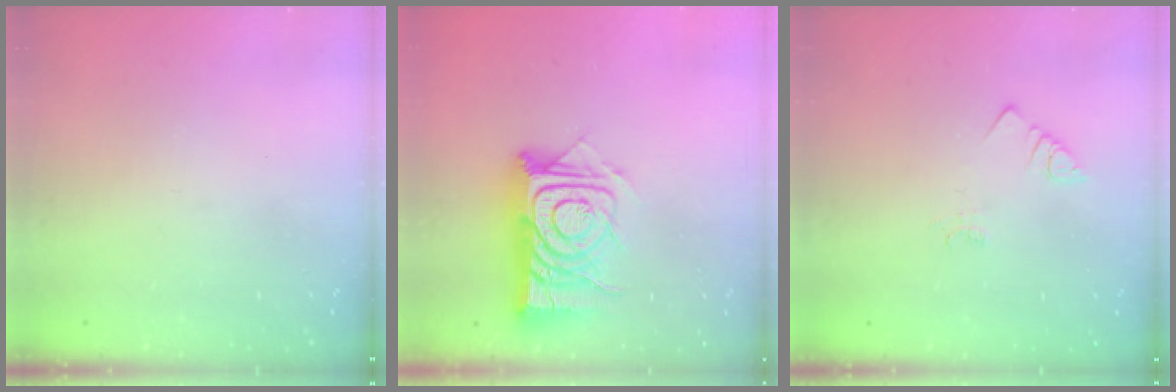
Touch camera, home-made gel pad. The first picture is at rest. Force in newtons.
{"total": 15.5, "press": 15.4, "slide": 1.2}
{"total": 1.4, "press": 1.4, "slide": 0.3}